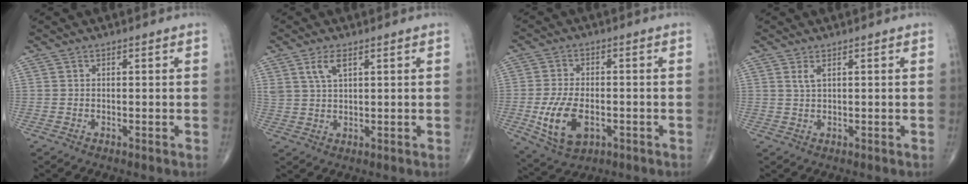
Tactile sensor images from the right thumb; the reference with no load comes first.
{"total": 4.1, "force": [2.2, 1.6, 3.0], "torque": [-0.061, -0.006, 0.048]}
{"total": 10.5, "force": [-2.7, 6.0, 8.1], "torque": [-0.156, 0.001, -0.037]}
{"total": 1.6, "force": [0.9, 0.5, 1.3], "torque": [-0.030, 0.000, 0.022]}